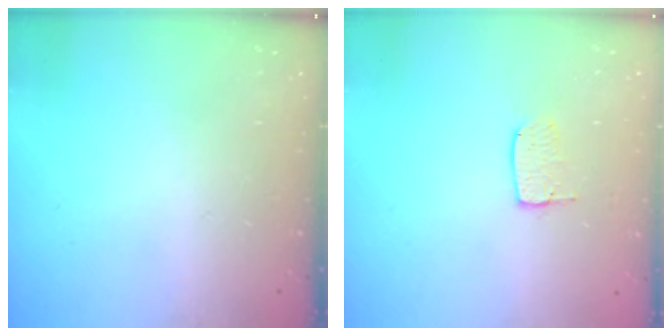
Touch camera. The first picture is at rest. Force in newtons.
{"total": 5.5, "press": 5.5, "slide": 0.4}